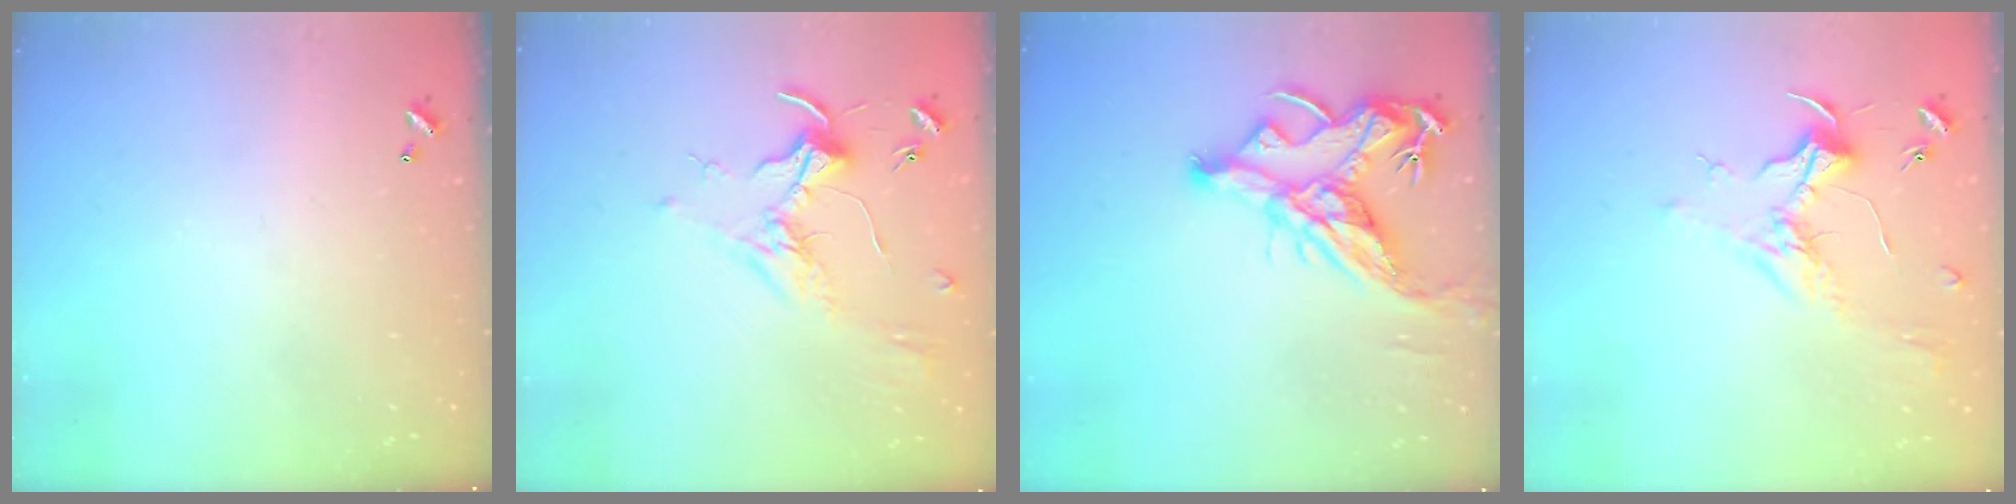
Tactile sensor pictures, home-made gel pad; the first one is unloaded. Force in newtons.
{"total": 1.7, "press": 1.5, "slide": 0.7}
{"total": 13.3, "press": 13.2, "slide": 2.0}
{"total": 1.8, "press": 1.7, "slide": 0.6}